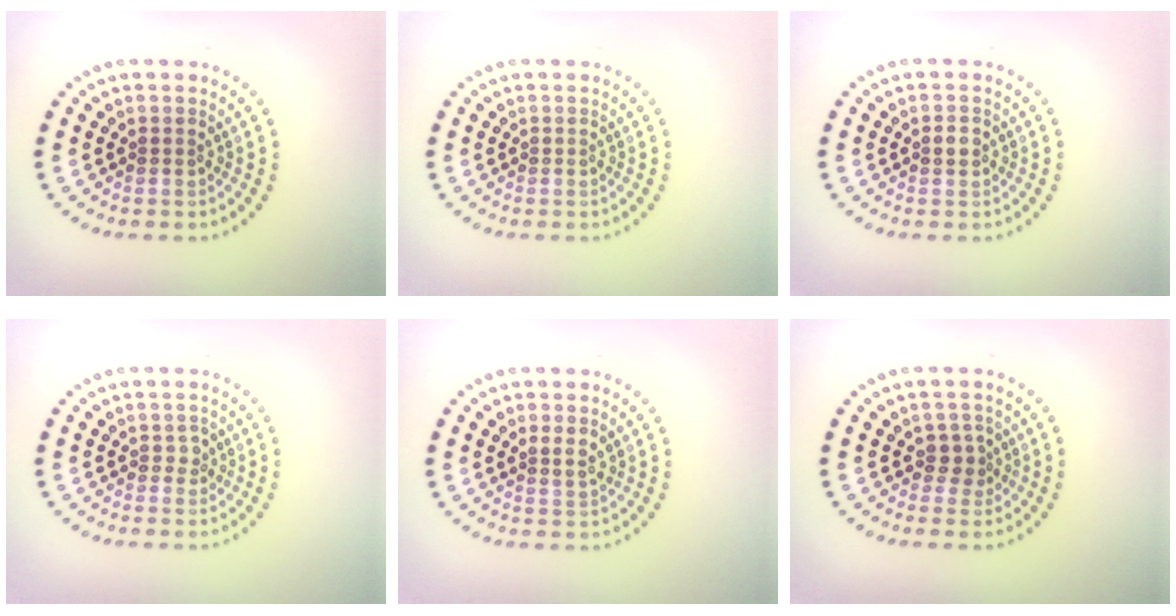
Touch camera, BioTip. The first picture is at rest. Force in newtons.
{"total": 0.0}
{"total": 1.1, "press": 1.0, "slide": 0.3}
{"total": 0.9, "press": 0.6, "slide": 0.6}
{"total": 1.5, "press": 1.3, "slide": 0.8}
{"total": 1.7, "press": 1.3, "slide": 1.0}